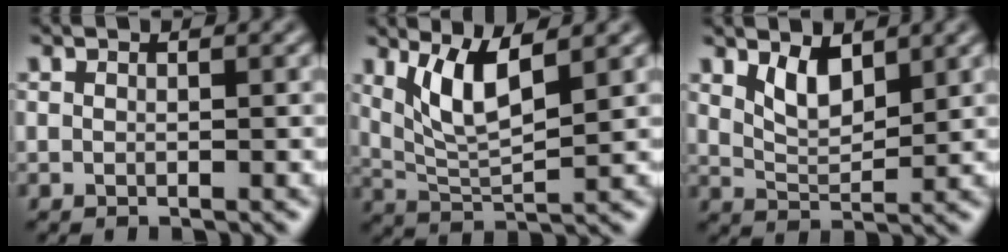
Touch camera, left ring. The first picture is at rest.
{"total": 4.7, "force": [2.2, 1.2, 3.9], "torque": [-0.084, -0.008, 0.049]}
{"total": 3.1, "force": [1.9, 1.3, 2.1], "torque": [-0.041, -0.009, 0.039]}